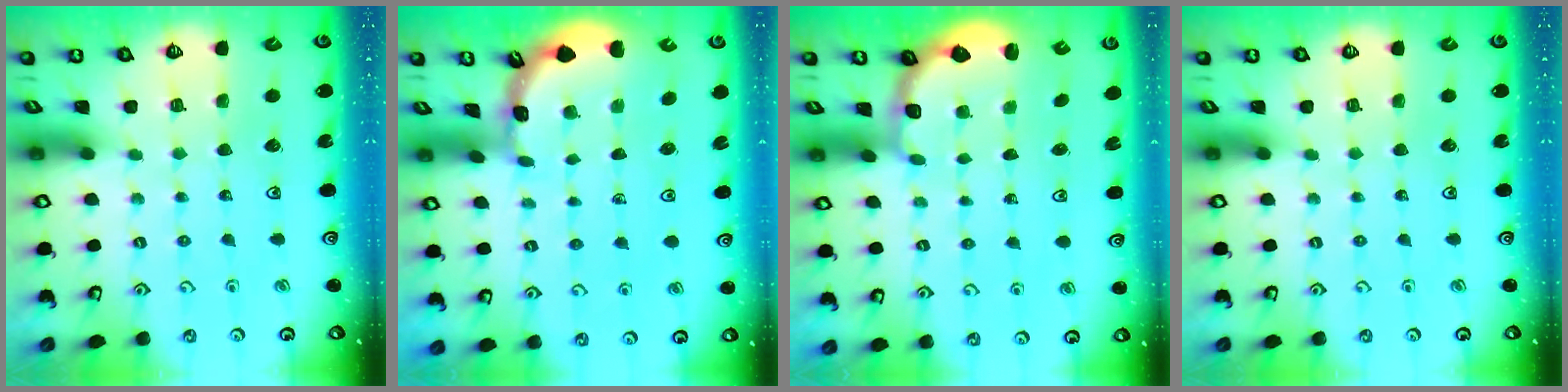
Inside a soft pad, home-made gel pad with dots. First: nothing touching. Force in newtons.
{"total": 1.5, "press": 1.5, "slide": 0.1}
{"total": 2.8, "press": 2.3, "slide": 1.5}
{"total": 0.0}